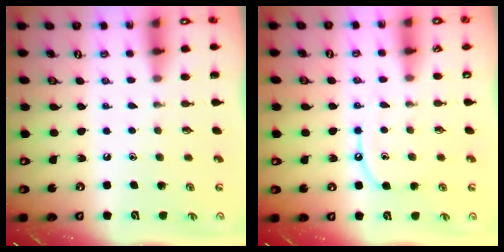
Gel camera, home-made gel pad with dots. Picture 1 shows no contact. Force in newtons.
{"total": 8.3, "press": 8.2, "slide": 1.0}